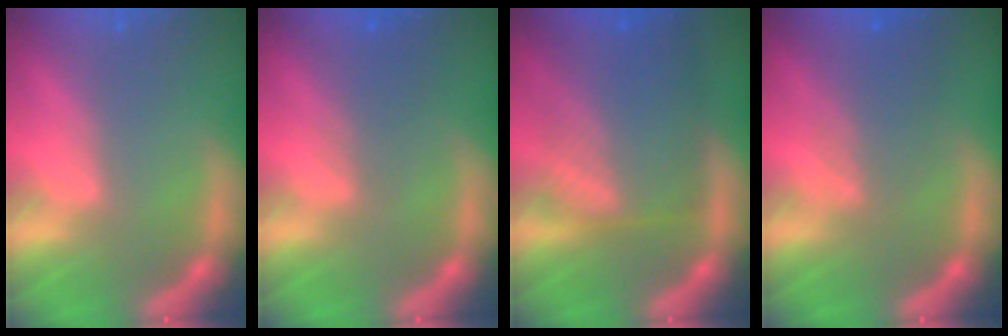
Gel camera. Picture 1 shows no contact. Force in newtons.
{"total": 2.5}
{"total": 9.5}
{"total": 4.1}